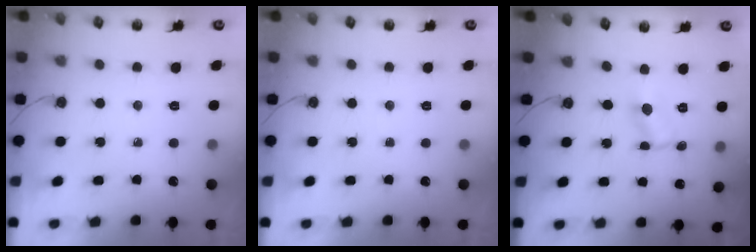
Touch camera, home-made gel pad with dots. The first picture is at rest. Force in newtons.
{"total": 0.0}
{"total": 0.9, "press": 0.8, "slide": 0.2}